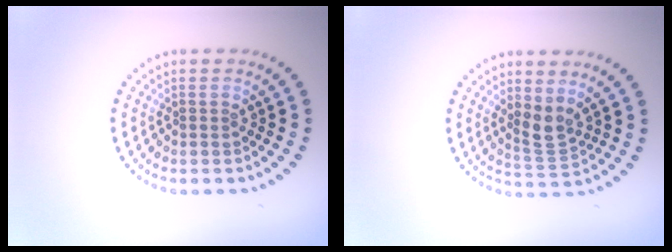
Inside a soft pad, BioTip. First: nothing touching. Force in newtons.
{"total": 2.3, "press": 1.8, "slide": 1.4}